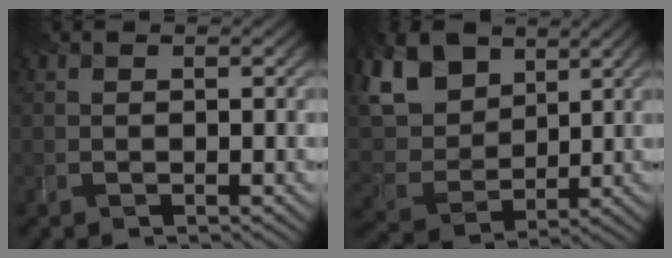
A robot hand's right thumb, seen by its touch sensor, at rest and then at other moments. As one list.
[{"total": 10.4, "force": [5.4, 6.9, 5.6], "torque": [-0.185, 0.020, 0.116]}]